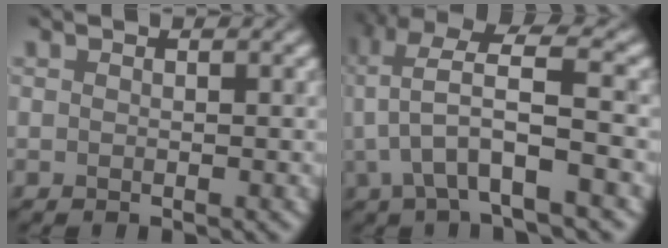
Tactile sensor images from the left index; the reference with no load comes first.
{"total": 7.6, "force": [-1.0, 2.3, 7.2], "torque": [-0.136, 0.022, -0.020]}